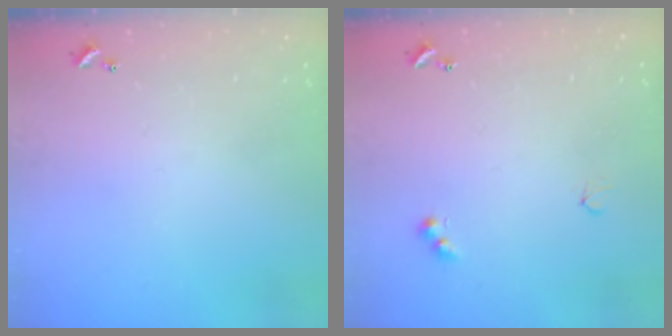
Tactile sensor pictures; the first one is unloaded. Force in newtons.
{"total": 5.0, "press": 4.9, "slide": 0.8}